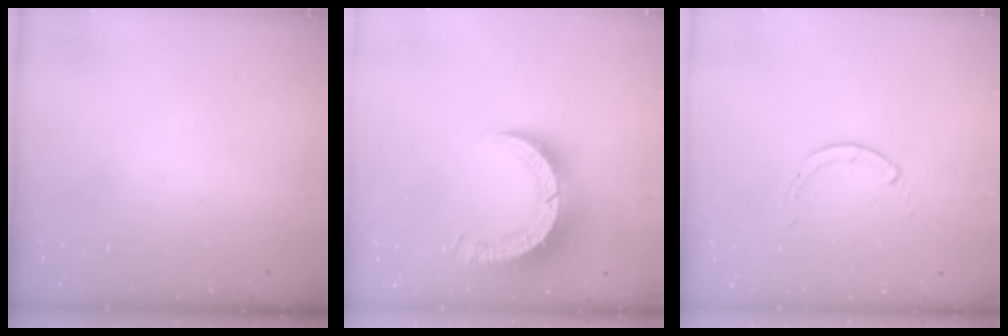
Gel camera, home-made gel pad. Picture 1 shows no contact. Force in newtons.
{"total": 10.9, "press": 10.8, "slide": 1.2}
{"total": 0.6, "press": 0.5, "slide": 0.1}